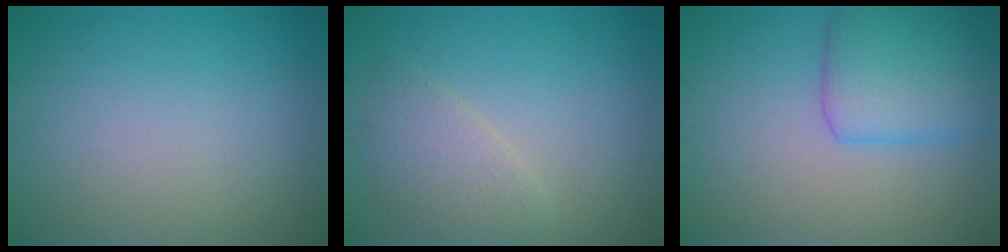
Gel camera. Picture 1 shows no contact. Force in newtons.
{"total": 2.7, "press": 2.7, "slide": 0.2}
{"total": 4.9, "press": 4.9, "slide": 0.2}